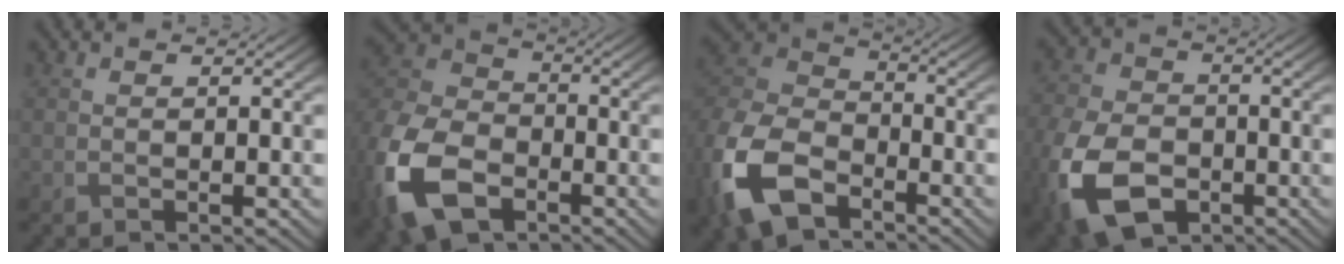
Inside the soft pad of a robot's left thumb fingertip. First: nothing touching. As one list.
[{"total": 16.0, "force": [-7.0, 10.4, 9.9], "torque": [-0.278, -0.055, -0.137]}, {"total": 14.2, "force": [-7.1, 8.7, 8.7], "torque": [-0.236, -0.039, -0.147]}, {"total": 13.9, "force": [-5.5, 9.2, 8.8], "torque": [-0.254, -0.062, -0.096]}]